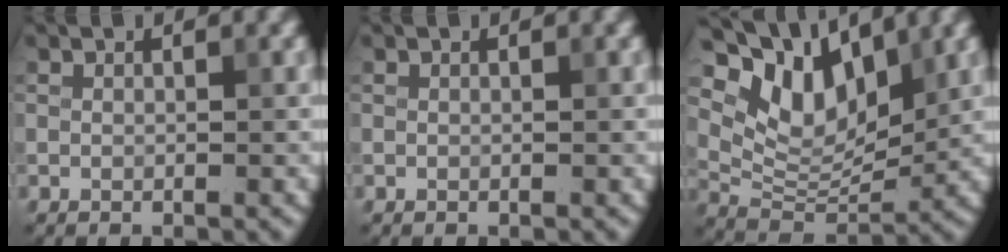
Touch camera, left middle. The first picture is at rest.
{"total": 0.0}
{"total": 8.6, "force": [4.9, 4.6, 5.4], "torque": [-0.097, -0.002, 0.084]}